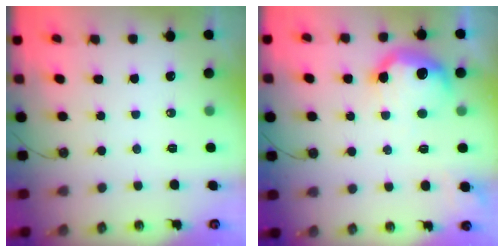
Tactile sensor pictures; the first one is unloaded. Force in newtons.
{"total": 14.3, "press": 14.3, "slide": 0.9}